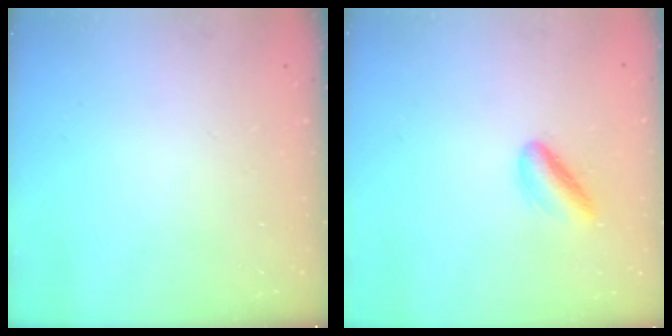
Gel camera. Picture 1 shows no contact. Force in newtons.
{"total": 5.7, "press": 5.6, "slide": 0.7}